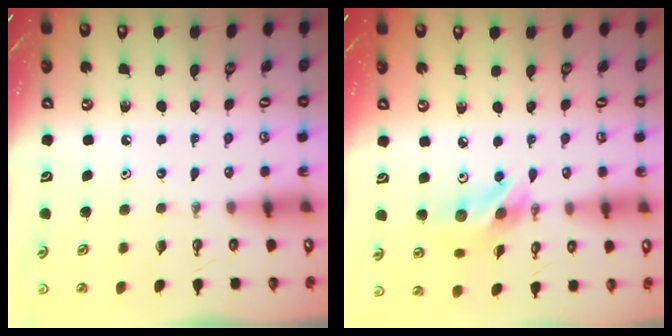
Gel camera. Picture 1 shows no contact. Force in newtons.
{"total": 11.9, "press": 11.9, "slide": 0.8}